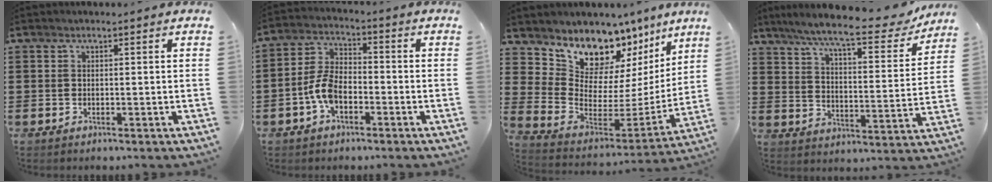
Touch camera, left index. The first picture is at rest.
{"total": 6.3, "force": [-2.5, 3.4, 4.6], "torque": [-0.121, 0.000, -0.057]}
{"total": 9.9, "force": [8.1, 5.4, 2.0], "torque": [-0.076, -0.071, 0.152]}
{"total": 10.1, "force": [8.6, 0.4, 5.3], "torque": [-0.127, -0.049, 0.143]}